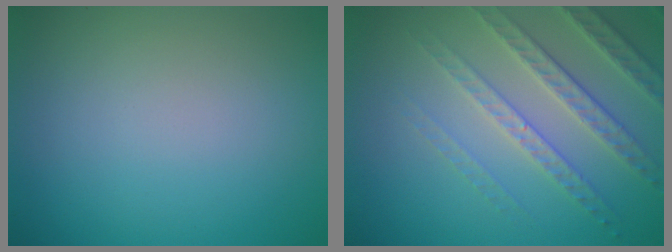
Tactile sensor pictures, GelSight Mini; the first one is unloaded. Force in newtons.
{"total": 3.9, "press": 3.9, "slide": 0.3}